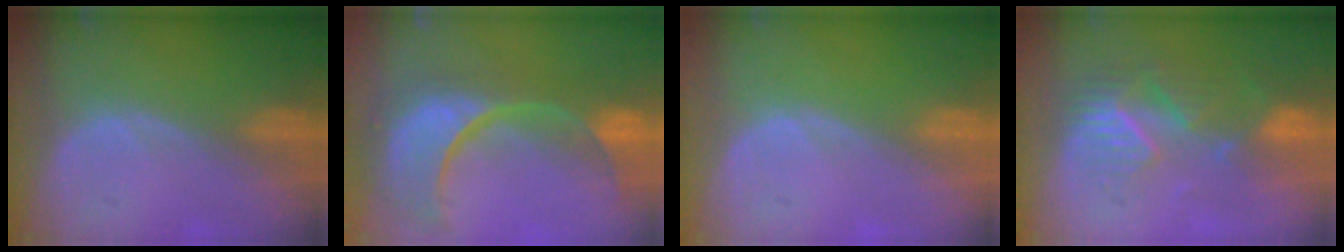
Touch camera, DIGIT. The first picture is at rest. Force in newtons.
{"total": 14.2, "press": 11.3, "slide": 8.7}
{"total": 0.0}
{"total": 9.0, "press": 7.8, "slide": 4.4}